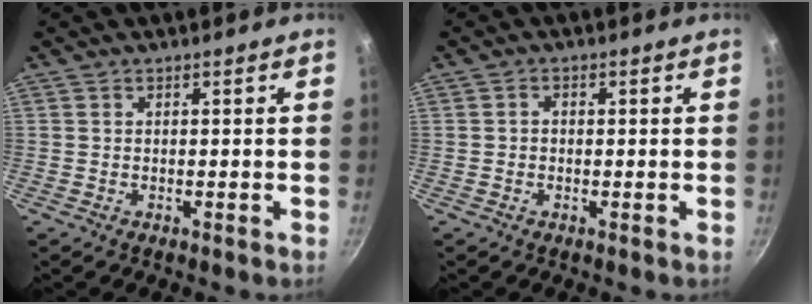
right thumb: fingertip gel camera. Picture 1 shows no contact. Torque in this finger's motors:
{"motor_torque": [-0.11, 0.10, -0.06, -0.18, -0.05]}